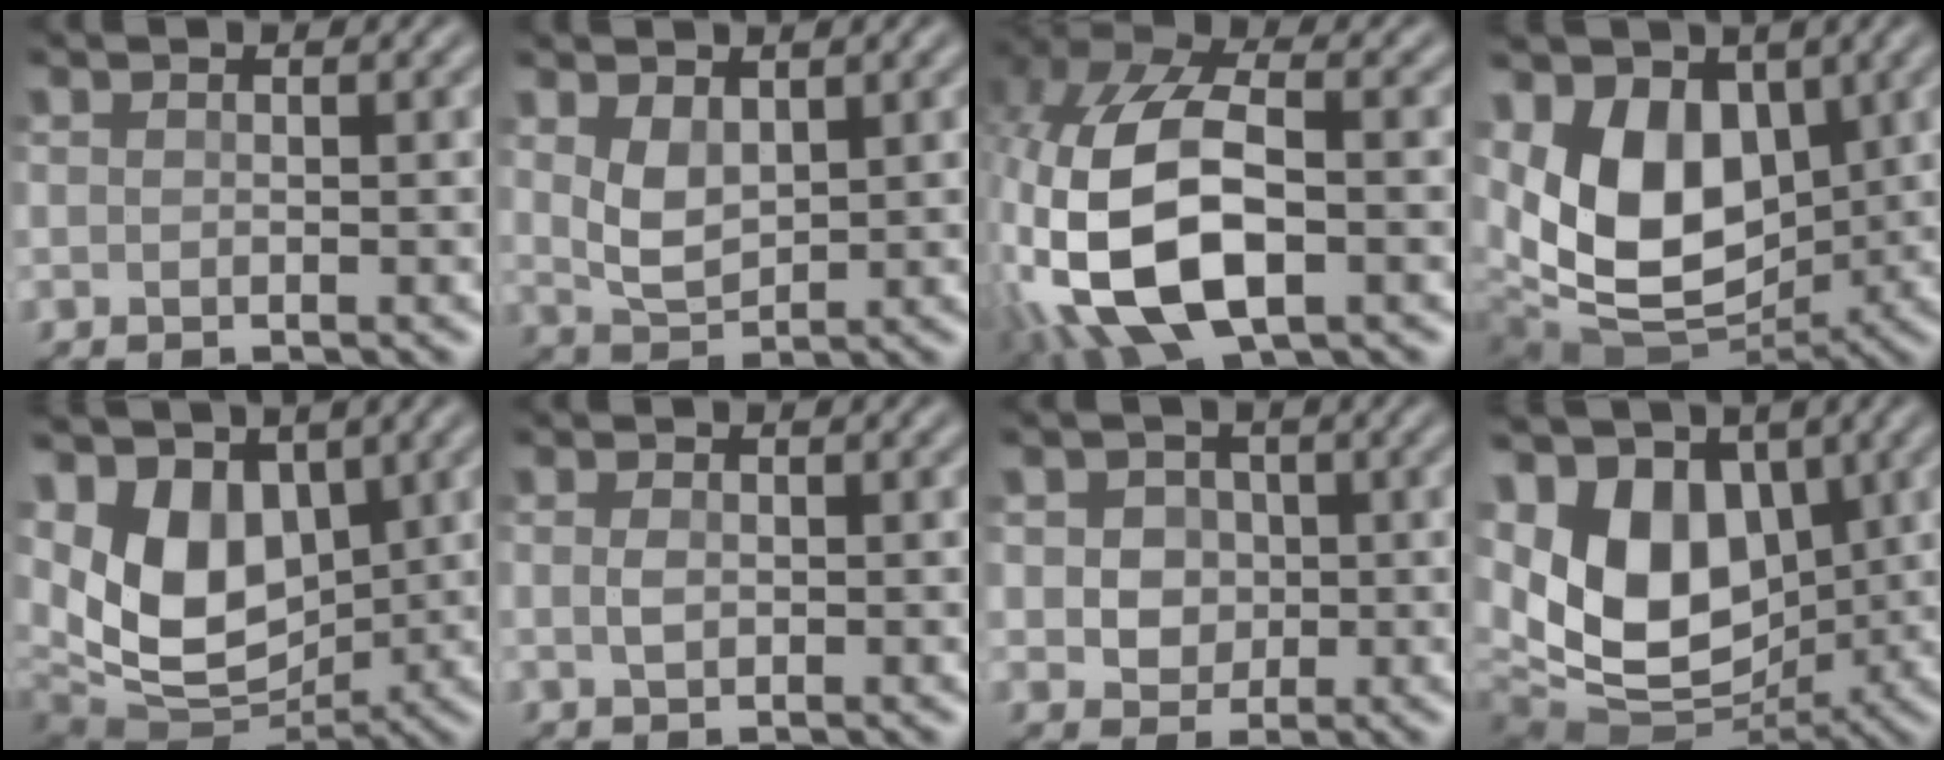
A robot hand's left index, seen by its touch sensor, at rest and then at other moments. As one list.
[{"total": 2.9, "force": [1.4, 1.7, 1.9], "torque": [-0.047, 0.001, 0.037]}, {"total": 12.4, "force": [-2.3, 7.2, 9.8], "torque": [-0.233, -0.009, -0.037]}, {"total": 10.8, "force": [2.0, 7.2, 7.8], "torque": [-0.149, -0.016, 0.036]}, {"total": 7.9, "force": [2.2, 5.1, 5.6], "torque": [-0.120, -0.013, 0.038]}, {"total": 0.9, "force": [0.3, 0.5, 0.6], "torque": [-0.018, 0.005, 0.005]}, {"total": 3.9, "force": [1.2, 3.3, 1.7], "torque": [-0.021, 0.016, 0.013]}, {"total": 10.9, "force": [1.9, 7.4, 7.7], "torque": [-0.157, -0.005, 0.029]}]